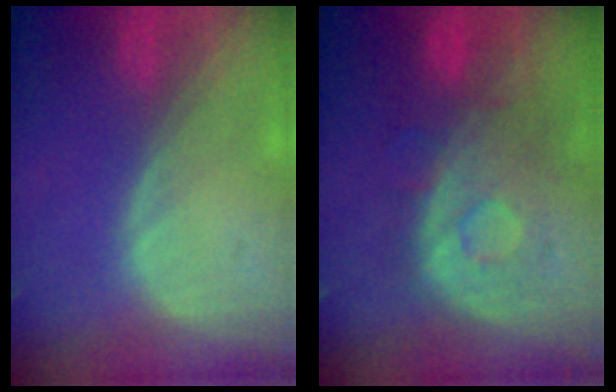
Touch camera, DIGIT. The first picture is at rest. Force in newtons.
{"total": 9.1, "press": 8.6, "slide": 3.0}